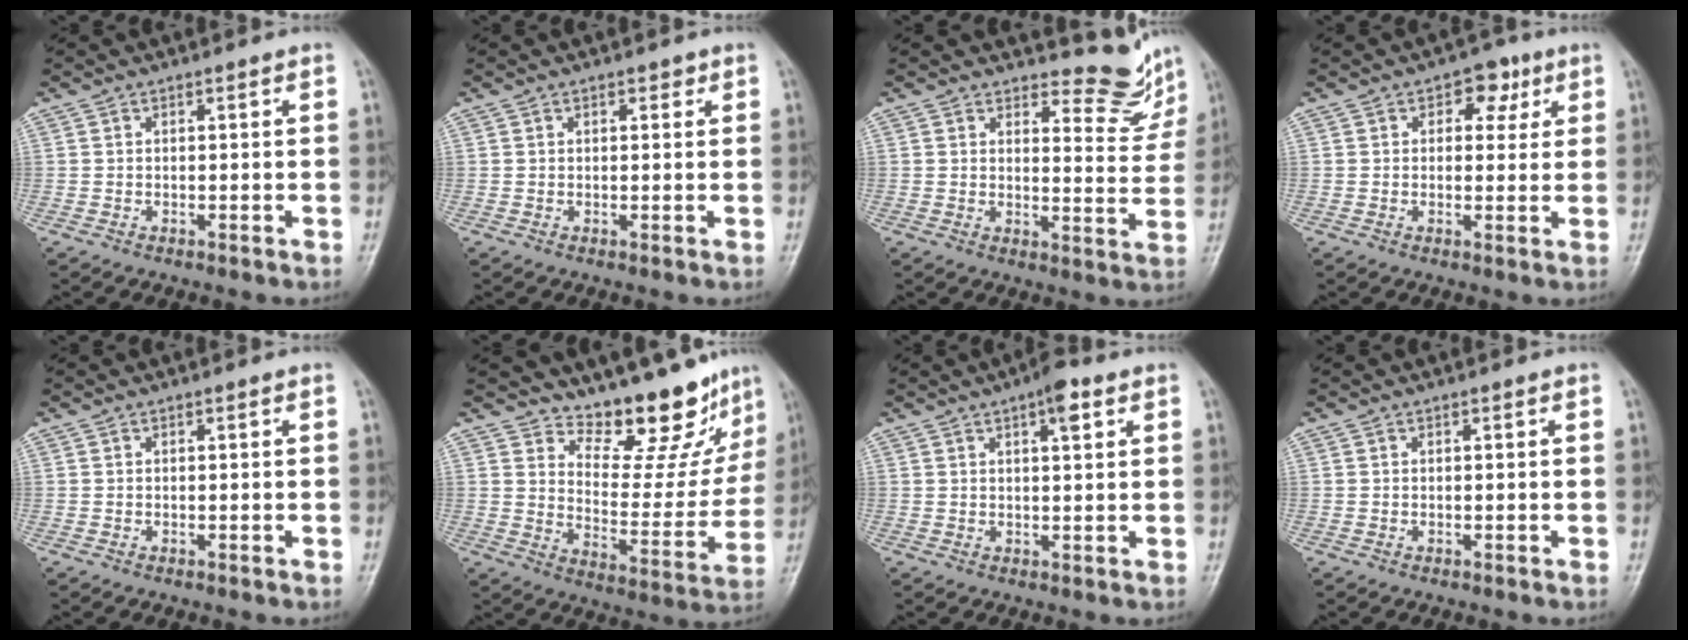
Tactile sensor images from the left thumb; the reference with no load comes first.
{"total": 1.4, "force": [0.8, 0.8, 0.8], "torque": [-0.002, -0.001, 0.007]}
{"total": 8.1, "force": [7.7, 2.5, 1.2], "torque": [0.011, -0.079, 0.087]}
{"total": 5.2, "force": [2.2, 3.7, 3.0], "torque": [-0.003, -0.002, 0.023]}
{"total": 0.0}
{"total": 16.0, "force": [14.2, 5.1, 5.4], "torque": [-0.028, -0.120, 0.197]}
{"total": 4.7, "force": [2.5, 1.5, 3.7], "torque": [-0.048, -0.003, 0.033]}
{"total": 0.0}